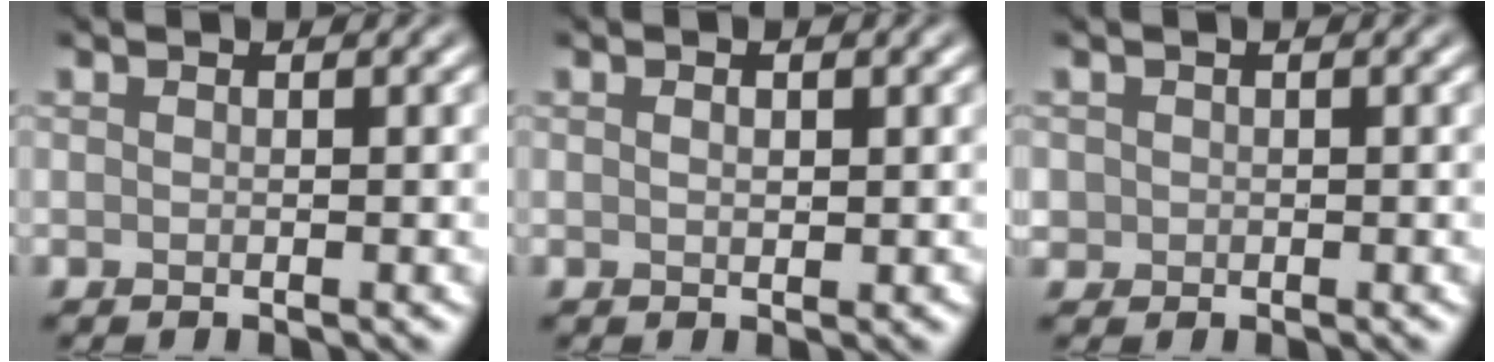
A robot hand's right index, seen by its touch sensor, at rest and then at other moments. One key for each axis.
{"total": 1.0, "fx": 0.3, "fy": 0.5, "fz": 0.8, "tx": -0.013, "ty": 0.001, "tz": 0.006}
{"total": 1.0, "fx": 0.0, "fy": 1.0, "fz": 0.1, "tx": 0.004, "ty": -0.002, "tz": -0.002}